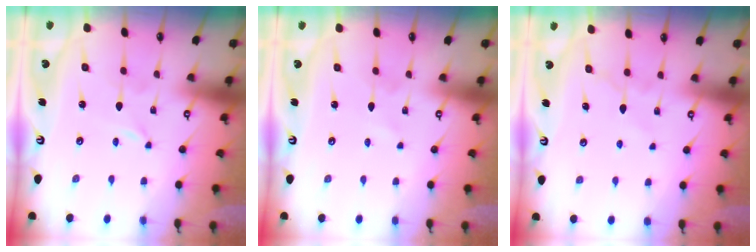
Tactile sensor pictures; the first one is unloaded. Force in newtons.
{"total": 2.2, "press": 2.2, "slide": 0.2}
{"total": 6.0, "press": 6.0, "slide": 0.9}